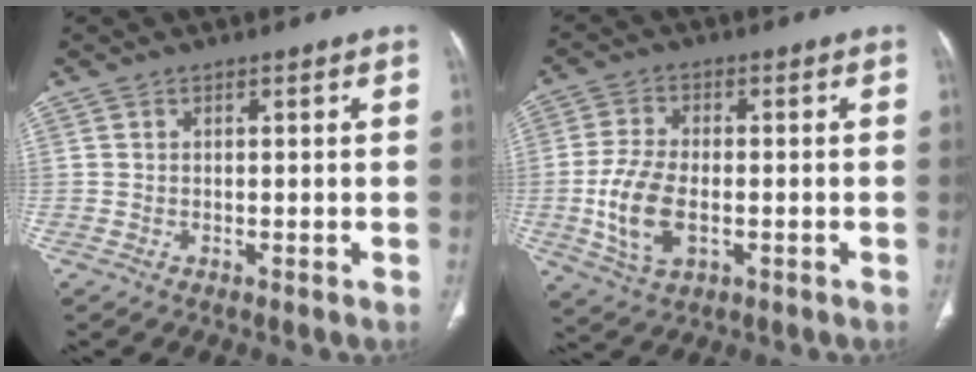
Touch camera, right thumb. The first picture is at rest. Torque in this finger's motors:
{"motor_torque": [0.17, 0.20, 0.96, 0.04, 0.23]}